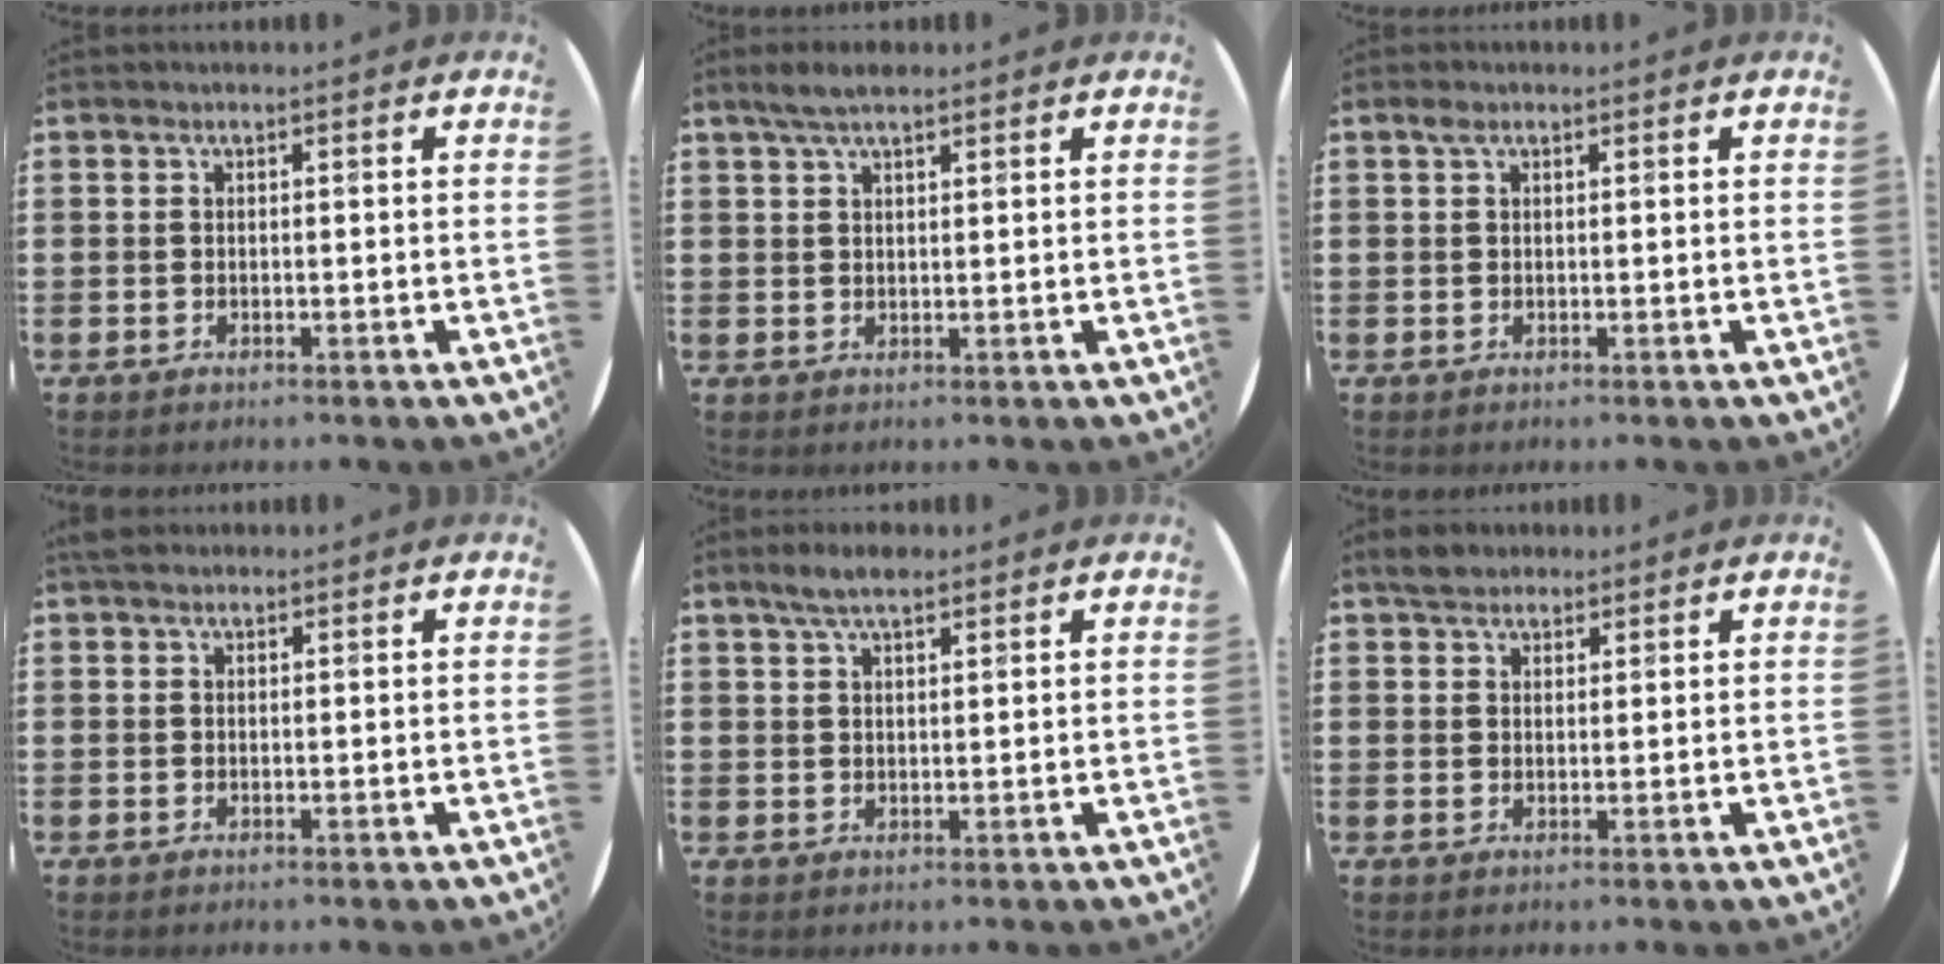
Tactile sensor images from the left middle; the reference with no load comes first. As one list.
[{"total": 3.1, "force": [2.3, 0.8, 1.8], "torque": [-0.039, 0.007, 0.041]}, {"total": 0.9, "force": [0.5, 0.6, 0.5], "torque": [-0.002, 0.002, 0.008]}, {"total": 1.0, "force": [0.9, 0.5, 0.3], "torque": [0.002, 0.002, 0.014]}, {"total": 3.8, "force": [3.0, 1.1, 2.0], "torque": [-0.036, 0.003, 0.051]}, {"total": 2.8, "force": [2.5, 1.3, 0.4], "torque": [-0.004, 0.005, 0.046]}]